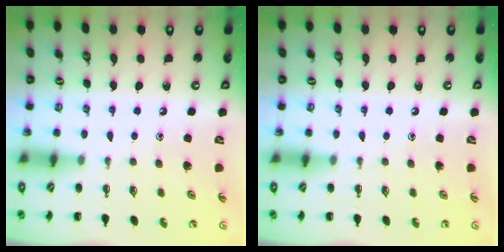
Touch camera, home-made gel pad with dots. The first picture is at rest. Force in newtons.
{"total": 0.0}